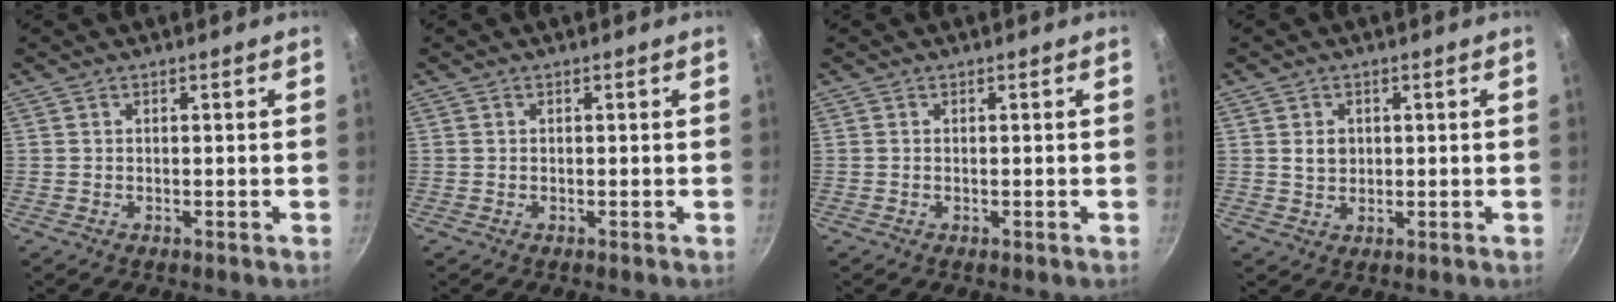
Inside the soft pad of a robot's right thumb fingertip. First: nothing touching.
{"total": 0.0}
{"total": 0.0}
{"total": 3.0, "force": [0.6, 2.5, 1.7], "torque": [-0.016, 0.000, 0.011]}